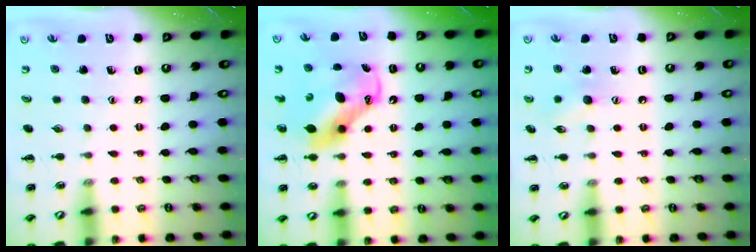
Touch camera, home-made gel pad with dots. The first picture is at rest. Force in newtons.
{"total": 8.4, "press": 8.2, "slide": 2.1}
{"total": 7.2, "press": 7.1, "slide": 1.0}